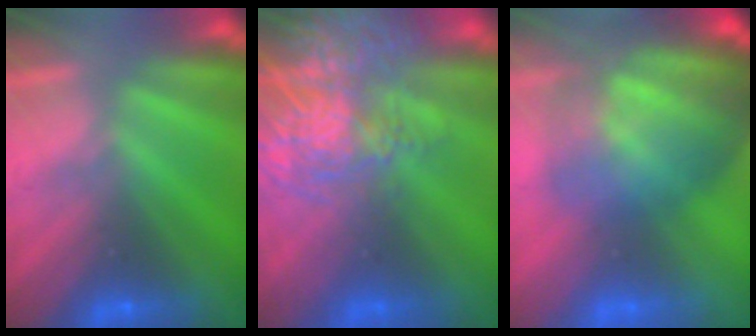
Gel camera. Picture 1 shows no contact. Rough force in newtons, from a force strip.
{"total": 9.8}
{"total": 11.0}